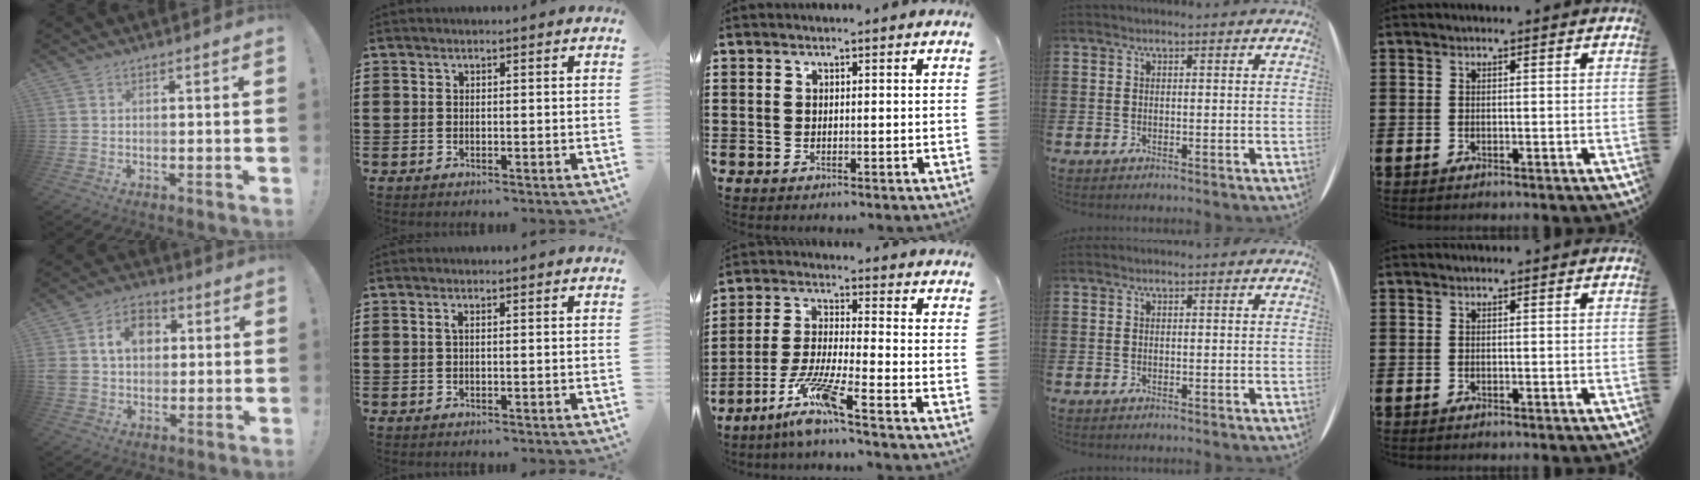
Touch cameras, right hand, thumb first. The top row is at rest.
{"thumb": {"total": 11.6, "force": [2.9, 9.2, 6.4], "torque": [-0.097, 0.004, 0.060]}, "index": {"total": 0.8, "force": [0.0, 0.1, 0.8], "torque": [-0.015, -0.003, 0.000]}, "middle": {"total": 8.1, "force": [-5.9, 0.4, 5.5], "torque": [-0.114, -0.009, -0.114]}}